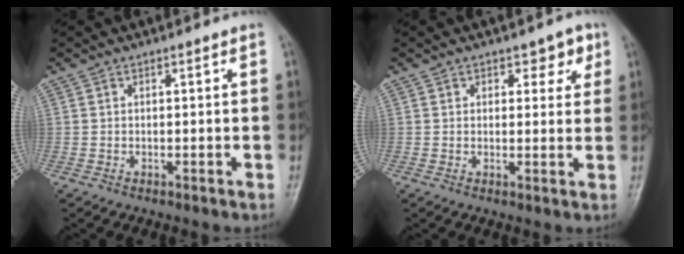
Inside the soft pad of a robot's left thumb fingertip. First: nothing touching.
{"total": 4.1, "force": [2.1, 2.7, 2.1], "torque": [0.007, -0.008, 0.025]}